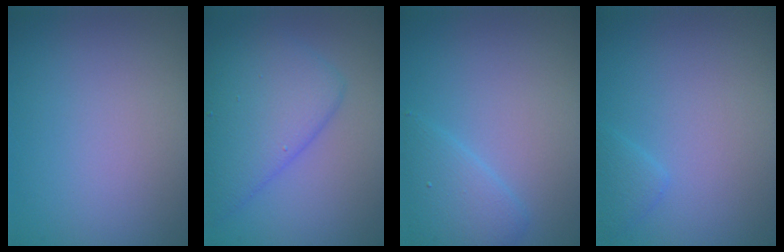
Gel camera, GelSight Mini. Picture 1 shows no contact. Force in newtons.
{"total": 6.1, "press": 6.1, "slide": 0.1}
{"total": 2.7, "press": 2.7, "slide": 0.2}
{"total": 1.1, "press": 1.1, "slide": 0.1}